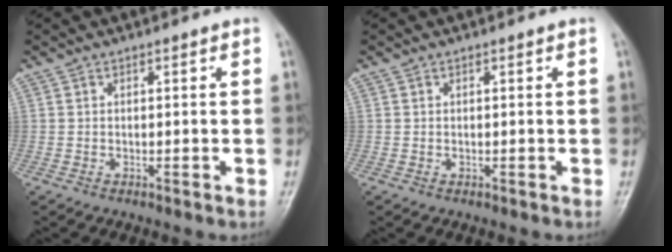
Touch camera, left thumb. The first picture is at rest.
{"total": 0.0}